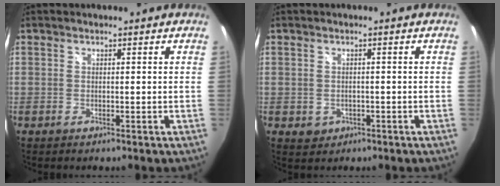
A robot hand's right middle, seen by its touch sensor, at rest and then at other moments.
{"total": 2.7, "force": [-0.8, 2.4, 1.0], "torque": [-0.021, -0.003, -0.007]}